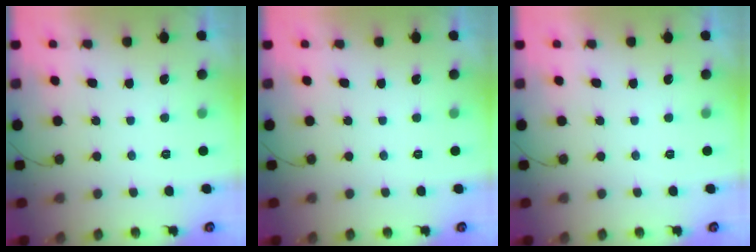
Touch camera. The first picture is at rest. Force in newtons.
{"total": 0.0}
{"total": 0.0}